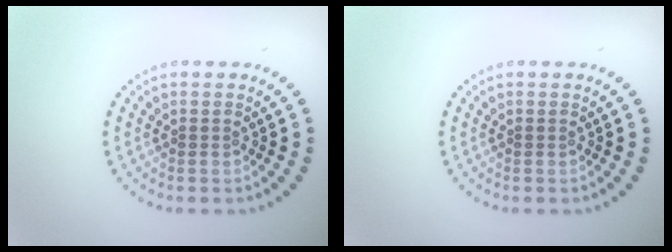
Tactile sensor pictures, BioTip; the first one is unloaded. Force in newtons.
{"total": 0.0}